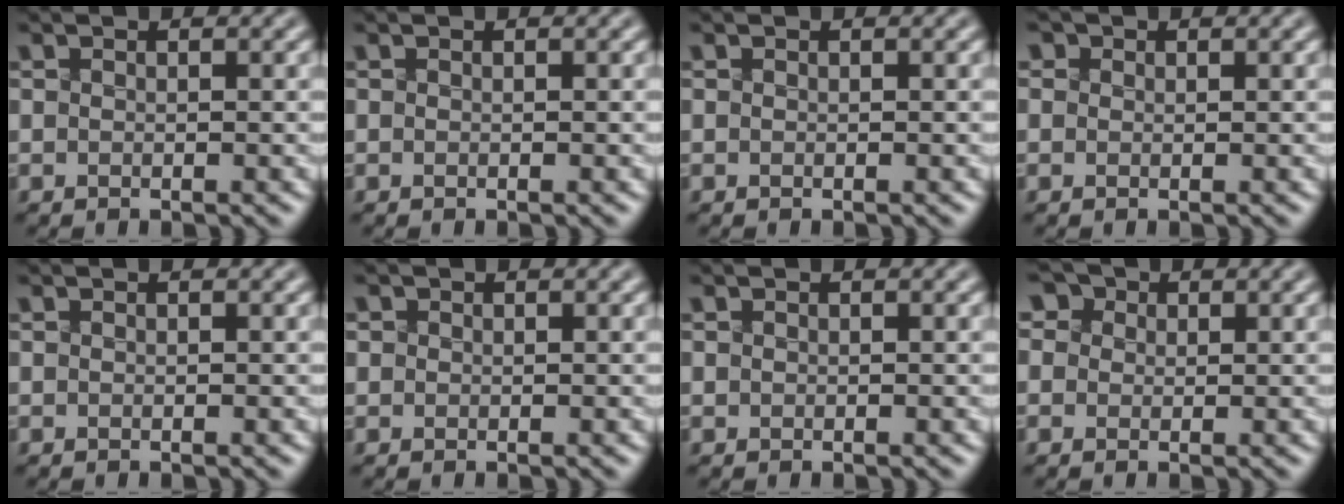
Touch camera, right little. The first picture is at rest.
{"total": 0.0}
{"total": 0.0}
{"total": 2.8, "force": [1.6, 2.0, 1.2], "torque": [-0.024, 0.018, 0.008]}
{"total": 0.0}
{"total": 1.5, "force": [0.7, 1.2, 0.6], "torque": [-0.013, 0.012, 0.010]}
{"total": 0.0}
{"total": 6.7, "force": [3.6, 4.8, 3.0], "torque": [-0.061, 0.034, 0.031]}